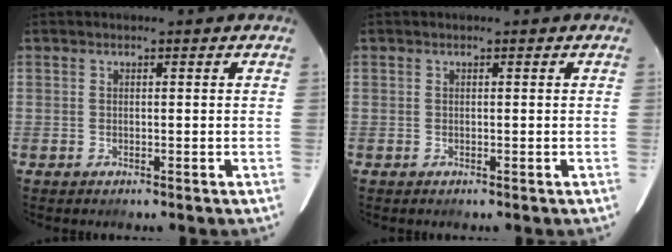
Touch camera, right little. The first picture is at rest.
{"total": 0.0}